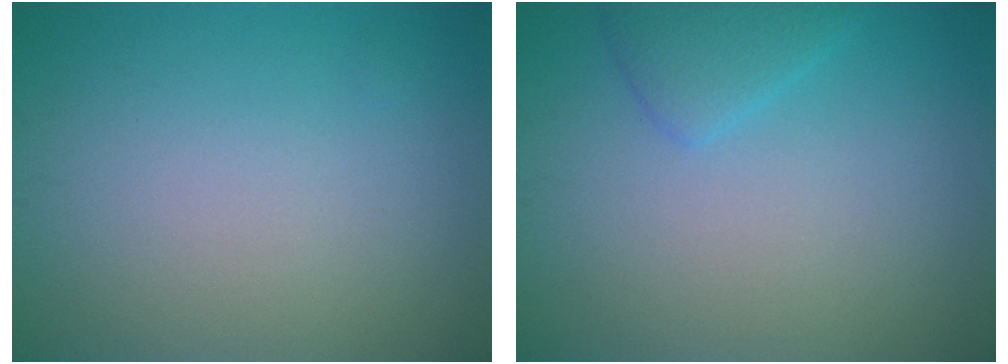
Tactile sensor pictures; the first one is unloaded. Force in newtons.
{"total": 2.0, "press": 2.0, "slide": 0.1}